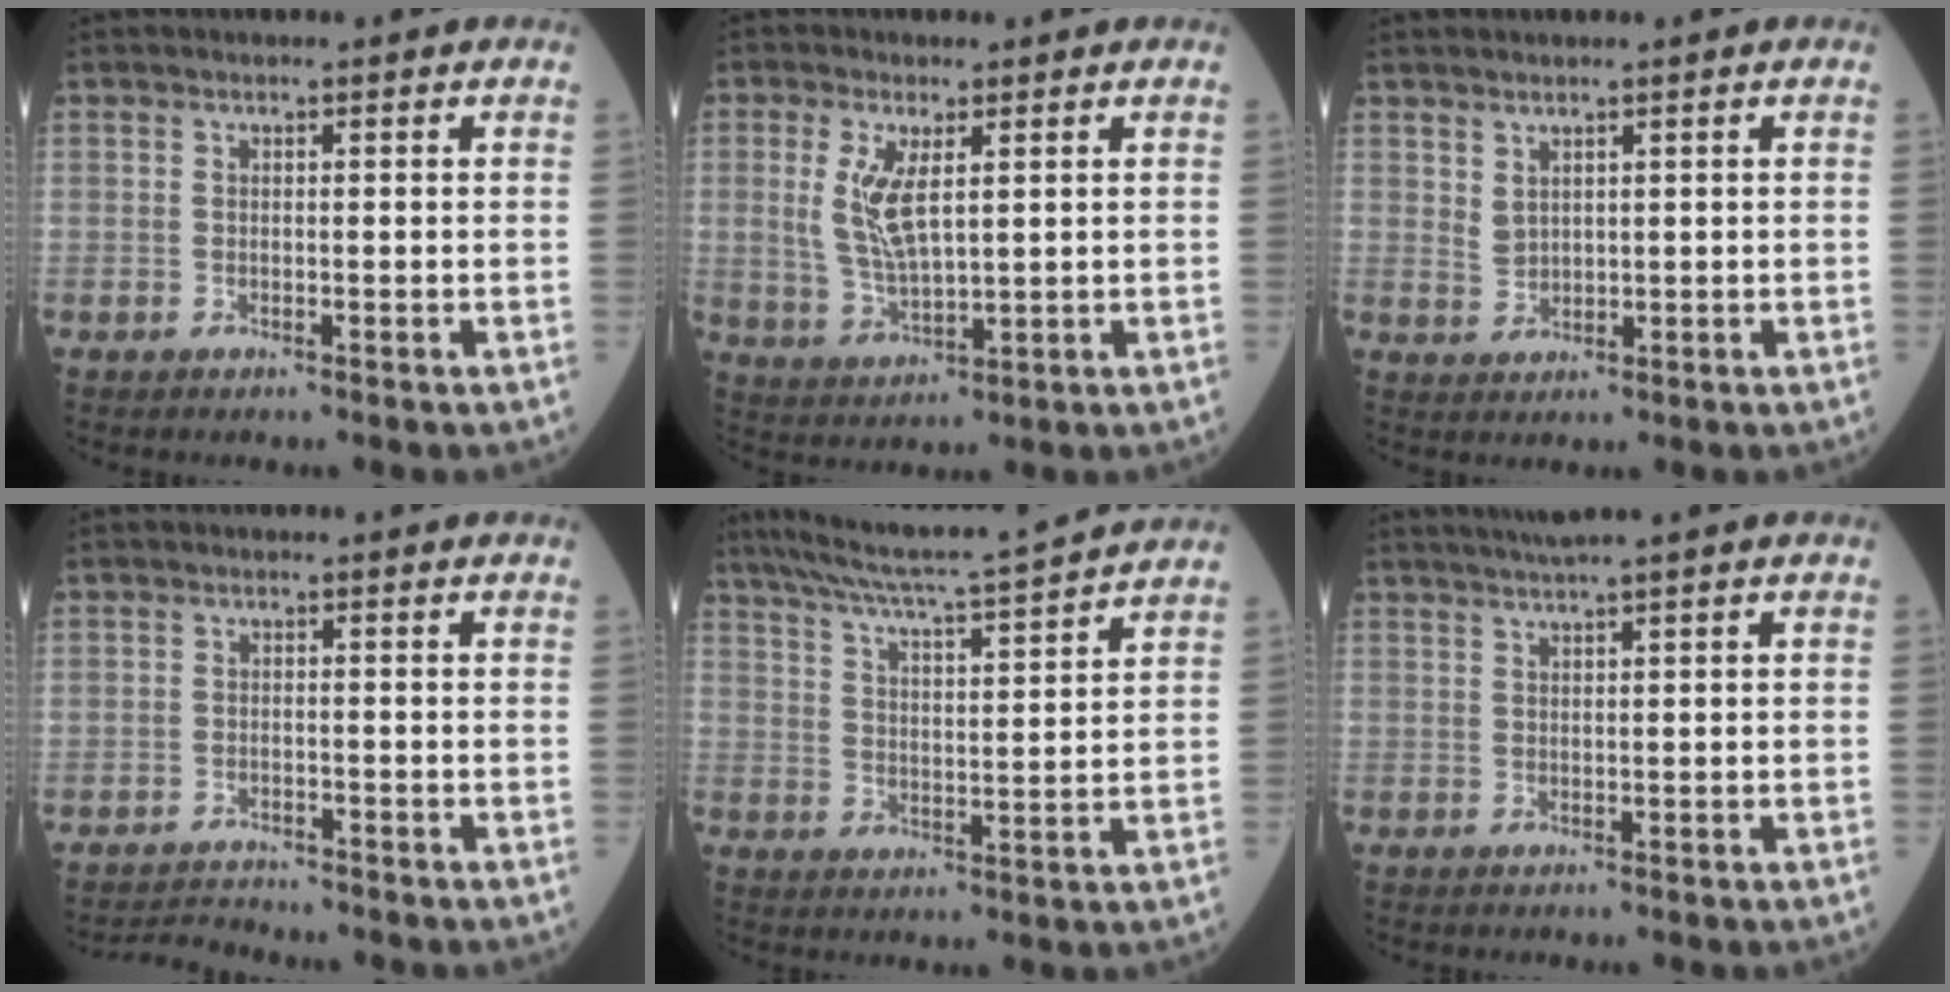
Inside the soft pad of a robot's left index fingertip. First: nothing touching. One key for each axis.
{"total": 6.7, "fx": 1.8, "fy": 2.2, "fz": 6.1, "tx": -0.139, "ty": -0.001, "tz": 0.050}
{"total": 1.8, "fx": 1.2, "fy": 0.9, "fz": 0.9, "tx": -0.022, "ty": -0.002, "tz": 0.041}
{"total": 3.0, "fx": -2.9, "fy": -0.1, "fz": -0.7, "tx": 0.012, "ty": -0.018, "tz": -0.049}
{"total": 15.3, "fx": 13.9, "fy": -1.2, "fz": 6.2, "tx": -0.117, "ty": -0.003, "tz": 0.207}
{"total": 2.5, "fx": 1.9, "fy": -0.9, "fz": 1.4, "tx": -0.030, "ty": 0.005, "tz": 0.042}